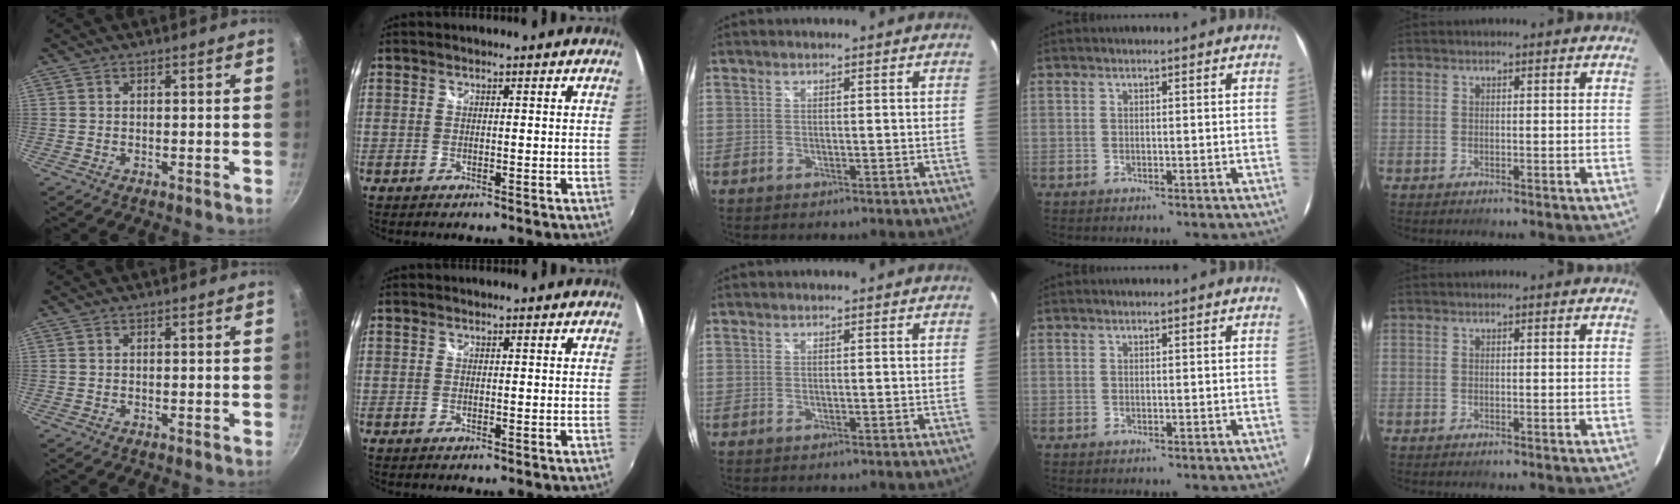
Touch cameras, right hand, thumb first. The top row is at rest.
{}